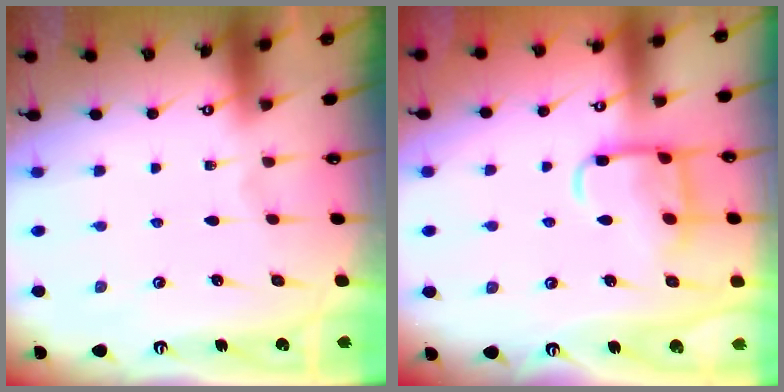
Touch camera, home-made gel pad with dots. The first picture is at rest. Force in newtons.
{"total": 13.0, "press": 12.9, "slide": 1.3}